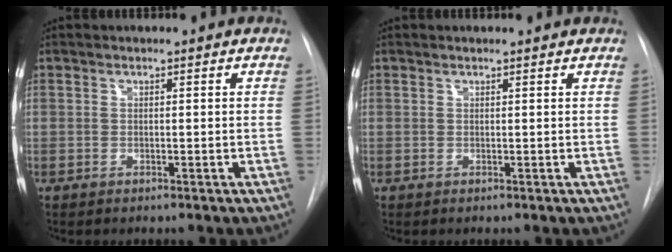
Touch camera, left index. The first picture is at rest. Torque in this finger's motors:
{"motor_torque": [0.17, -0.20, -0.19, 0.01]}